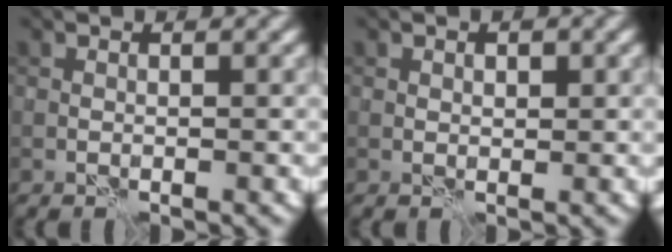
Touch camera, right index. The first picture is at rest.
{"total": 1.0, "force": [0.5, 0.6, 0.6], "torque": [-0.008, 0.000, 0.007]}